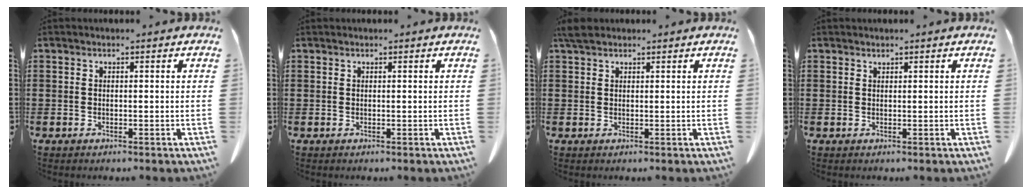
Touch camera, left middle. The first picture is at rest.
{"total": 0.0}
{"total": 2.6, "force": [2.1, 1.1, 1.1], "torque": [-0.030, 0.005, 0.041]}
{"total": 0.6, "force": [0.6, 0.0, 0.1], "torque": [-0.004, -0.003, 0.014]}